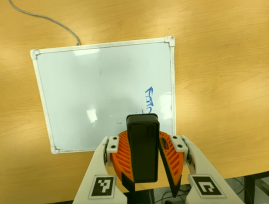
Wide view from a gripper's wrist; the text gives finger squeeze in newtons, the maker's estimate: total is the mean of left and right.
{"total": 9.9, "left": 10.3, "right": 9.6}